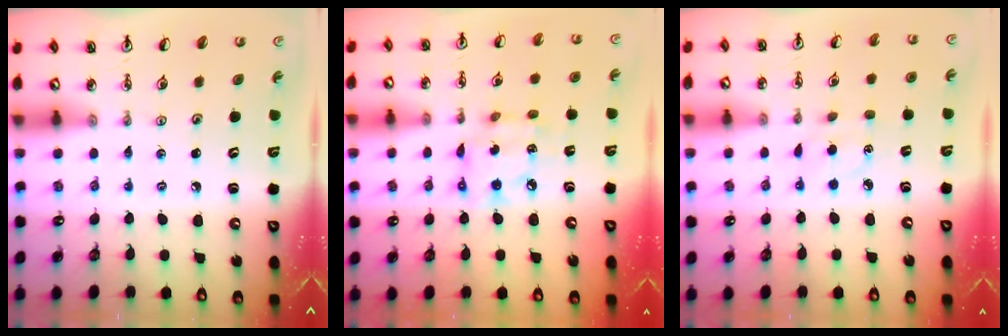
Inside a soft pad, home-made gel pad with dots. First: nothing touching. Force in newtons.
{"total": 9.4, "press": 9.4, "slide": 0.7}
{"total": 3.2, "press": 3.2, "slide": 0.6}